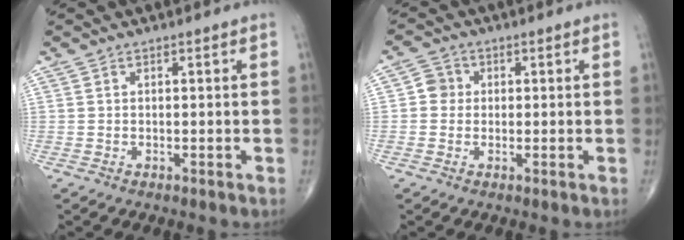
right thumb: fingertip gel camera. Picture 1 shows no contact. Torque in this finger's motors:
{"motor_torque": [-0.19, 0.31, -0.07, 0.10, 0.04]}